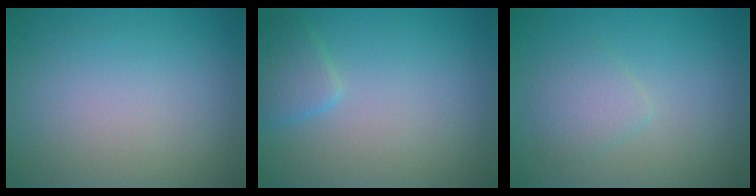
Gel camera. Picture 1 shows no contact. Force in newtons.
{"total": 1.9, "press": 1.9, "slide": 0.1}
{"total": 1.9, "press": 1.9, "slide": 0.1}